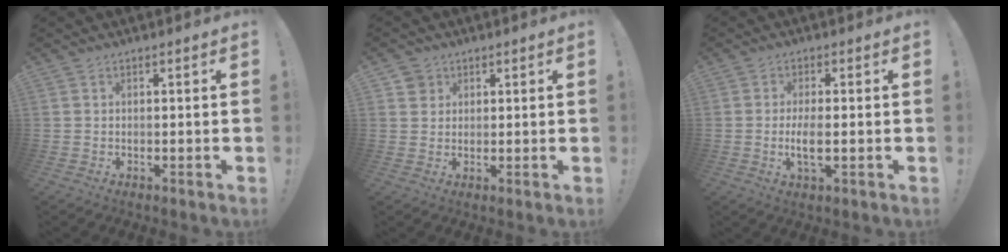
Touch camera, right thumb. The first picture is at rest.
{"total": 3.4, "force": [1.9, 2.8, 0.4], "torque": [-0.004, -0.006, 0.035]}
{"total": 5.5, "force": [-0.9, 1.6, 5.2], "torque": [-0.105, -0.010, -0.019]}